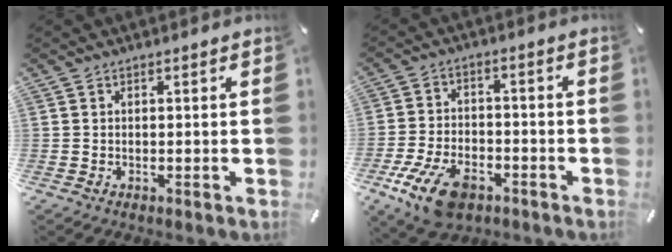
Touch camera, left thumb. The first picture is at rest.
{"total": 11.6, "force": [-6.3, 6.6, 7.1], "torque": [-0.141, 0.030, -0.111]}